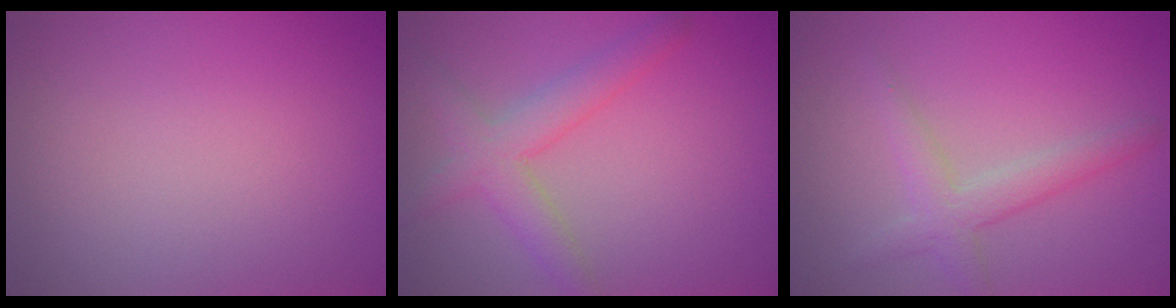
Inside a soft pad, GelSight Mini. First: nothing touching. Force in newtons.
{"total": 3.6, "press": 3.6, "slide": 0.1}
{"total": 2.6, "press": 2.6, "slide": 0.1}